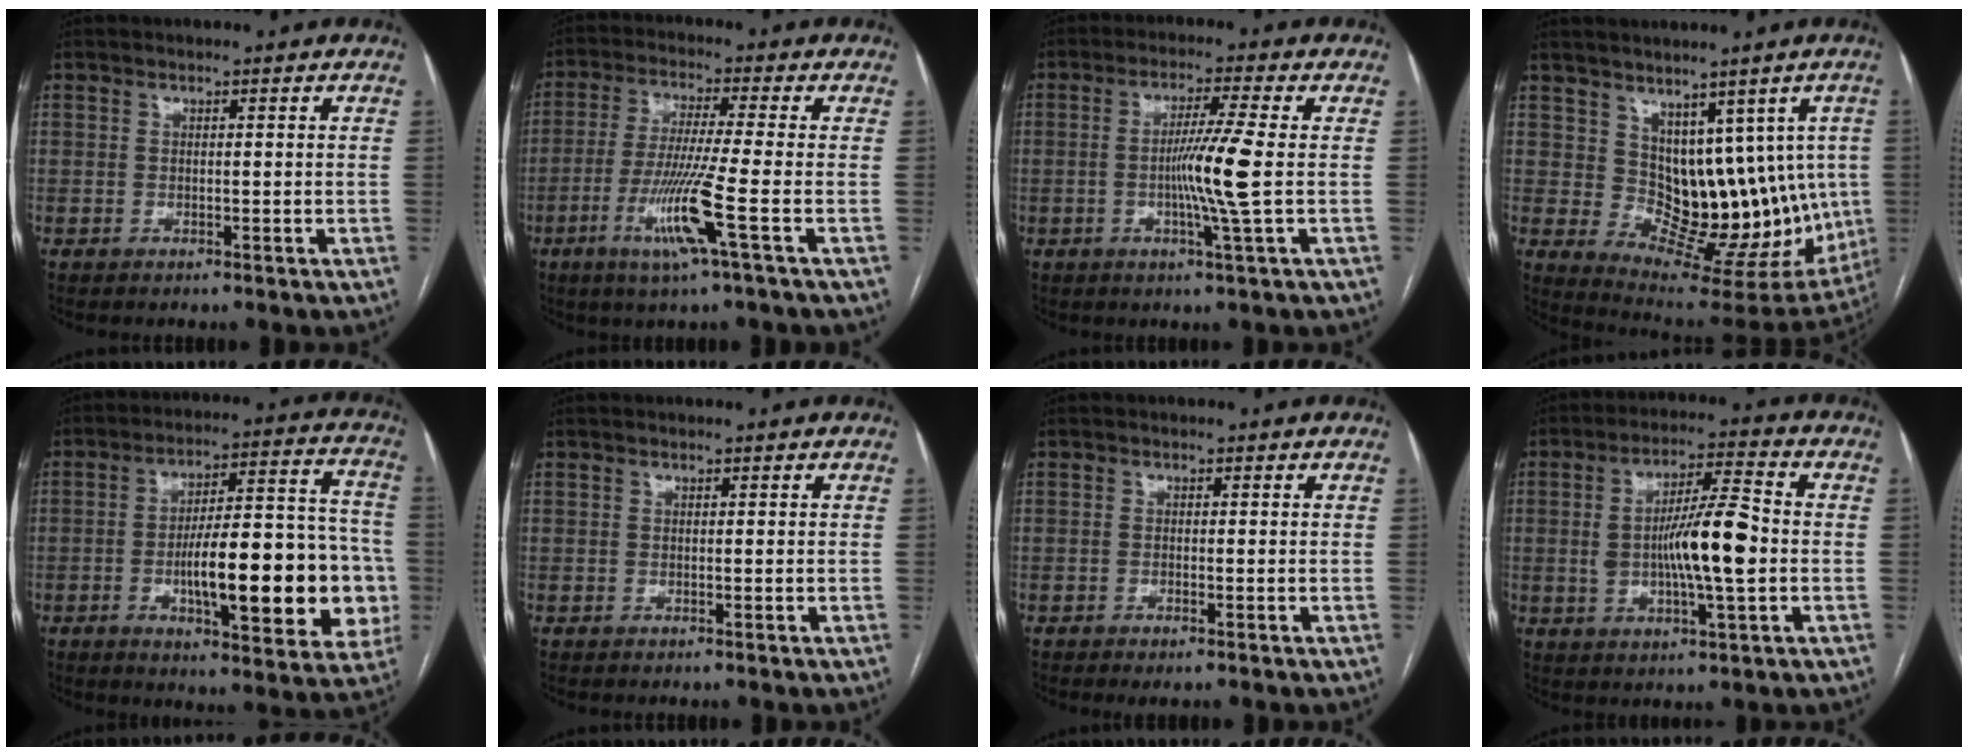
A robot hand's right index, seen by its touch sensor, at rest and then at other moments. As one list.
[{"total": 9.9, "force": [-3.7, -1.4, 9.0], "torque": [-0.179, -0.023, -0.075]}, {"total": 7.5, "force": [-0.7, -1.4, 7.3], "torque": [-0.136, -0.009, -0.014]}, {"total": 13.3, "force": [3.0, 8.8, 9.5], "torque": [-0.104, 0.010, 0.074]}, {"total": 21.8, "force": [-4.8, 5.6, 20.6], "torque": [-0.236, 0.031, -0.054]}, {"total": 0.0}, {"total": 1.4, "force": [-0.9, 0.1, 1.1], "torque": [-0.018, -0.003, -0.013]}, {"total": 11.3, "force": [-0.6, 1.9, 11.1], "torque": [-0.196, 0.012, -0.009]}]